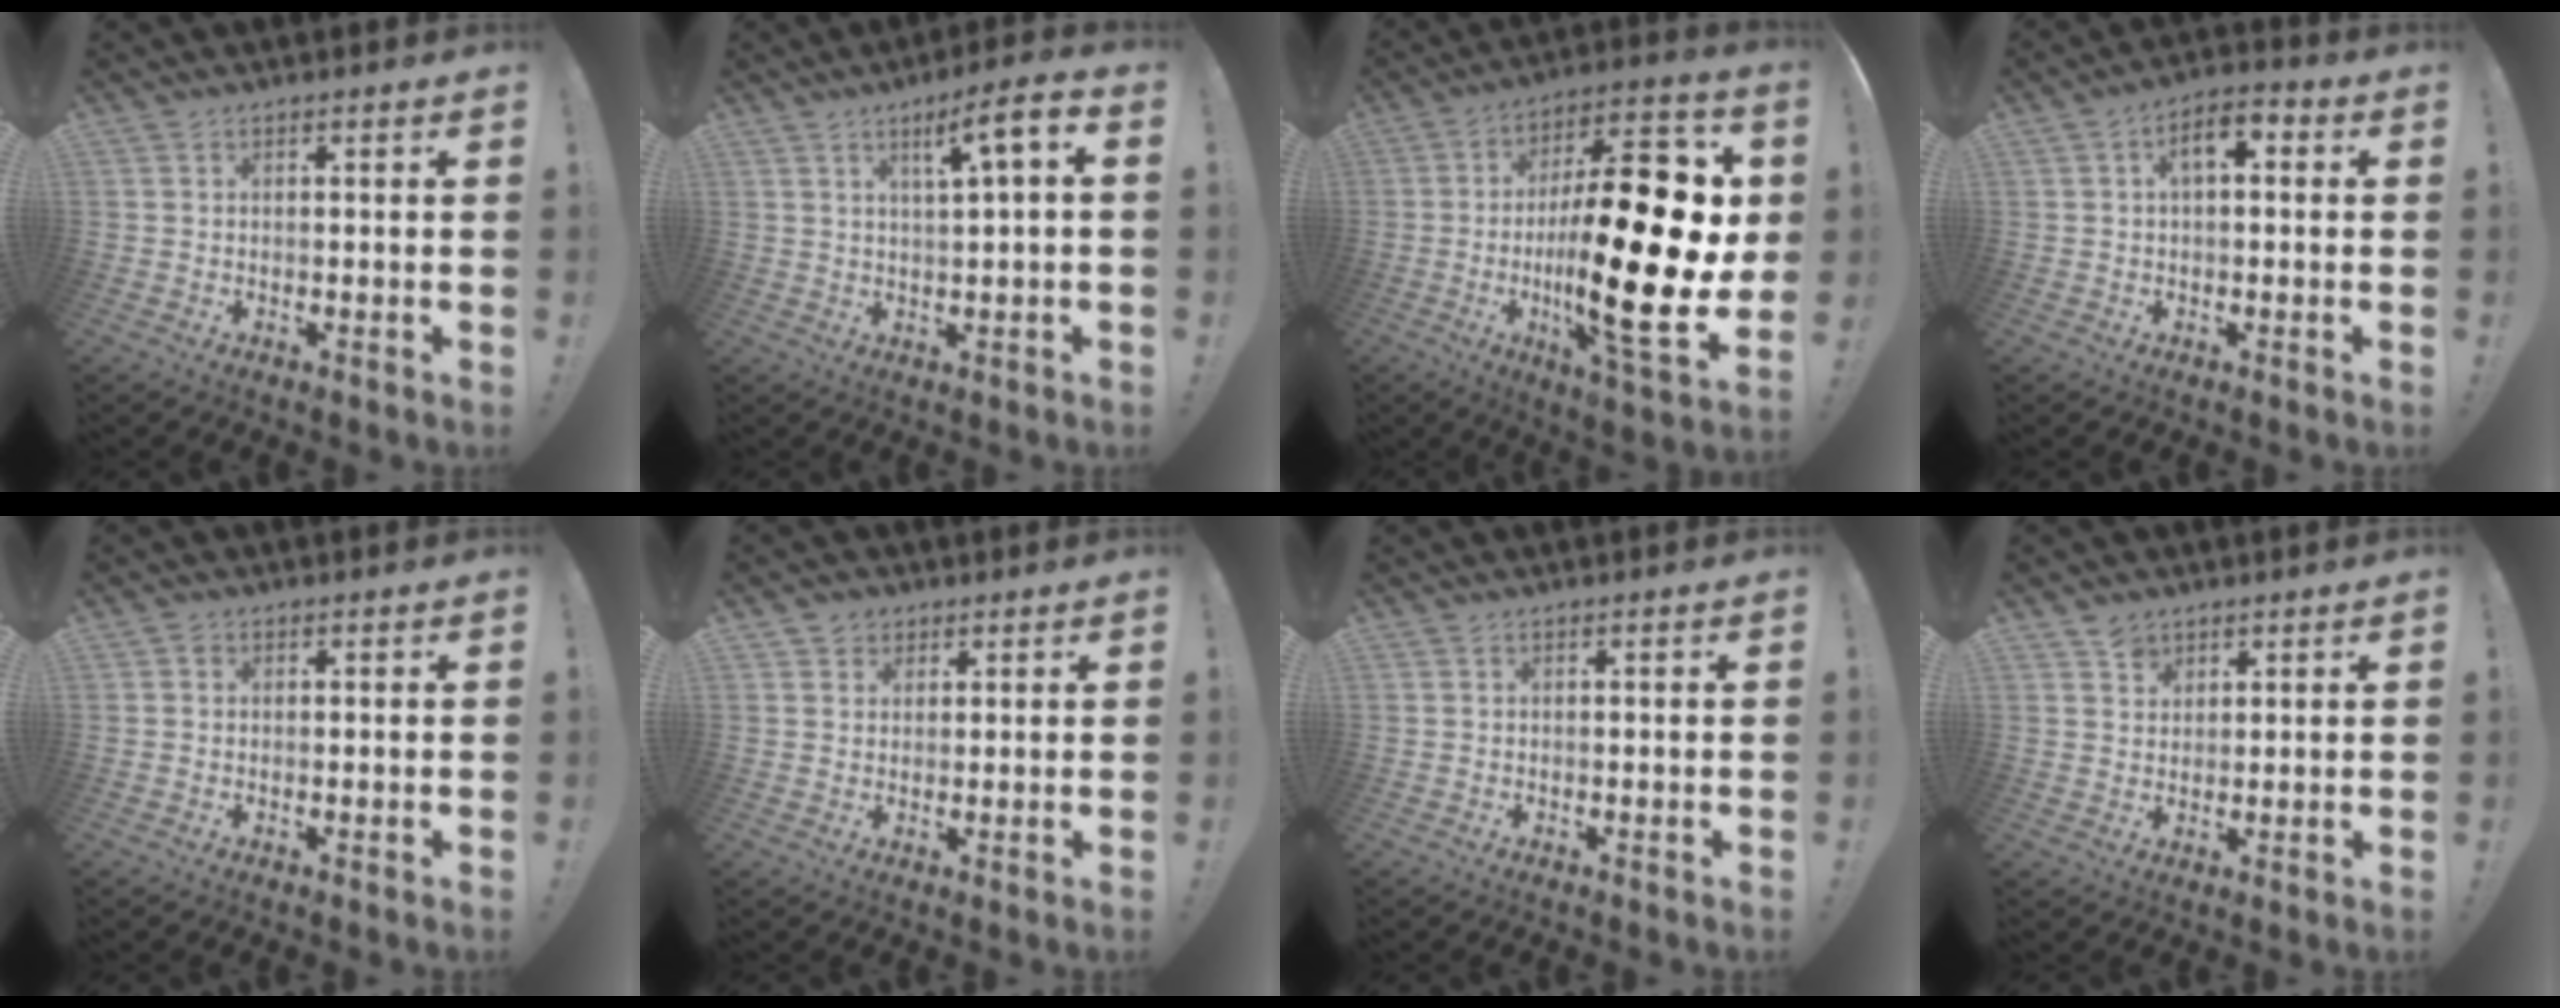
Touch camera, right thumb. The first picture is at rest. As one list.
[{"total": 7.5, "force": [2.6, 0.7, 7.0], "torque": [-0.102, -0.009, 0.034]}, {"total": 31.1, "force": [-1.8, 10.2, 29.3], "torque": [-0.485, 0.003, -0.025]}, {"total": 6.6, "force": [1.2, 3.7, 5.4], "torque": [-0.075, 0.004, 0.018]}, {"total": 0.6, "force": [0.1, 0.6, 0.2], "torque": [0.004, -0.001, 0.000]}, {"total": 3.3, "force": [1.6, 2.8, 0.5], "torque": [-0.001, -0.004, 0.029]}, {"total": 0.0}, {"total": 3.6, "force": [2.5, 2.5, 0.6], "torque": [-0.001, -0.014, 0.044]}]